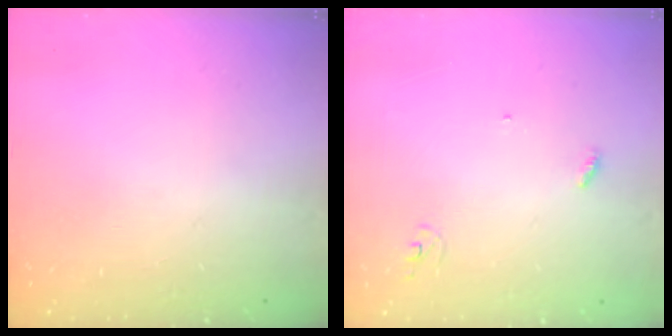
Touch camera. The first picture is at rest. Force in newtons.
{"total": 2.9, "press": 2.9, "slide": 0.2}